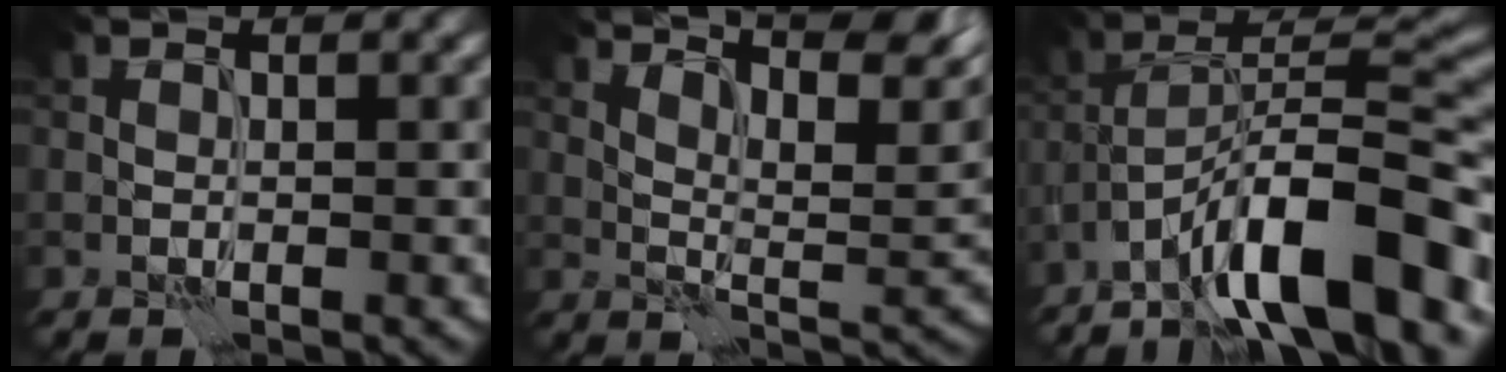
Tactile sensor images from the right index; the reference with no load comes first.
{"total": 10.9, "force": [7.4, 2.5, 7.5], "torque": [-0.109, 0.021, 0.106]}
{"total": 12.5, "force": [-7.7, 3.2, 9.2], "torque": [-0.136, 0.021, -0.133]}